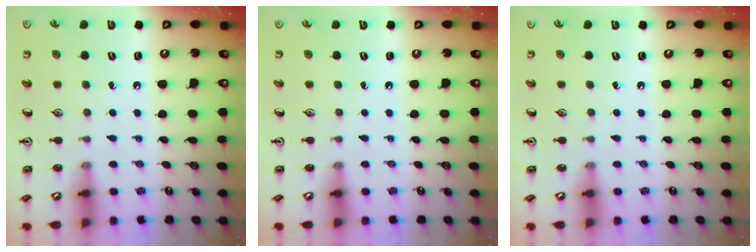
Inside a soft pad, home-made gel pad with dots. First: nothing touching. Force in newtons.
{"total": 0.0}
{"total": 0.0}